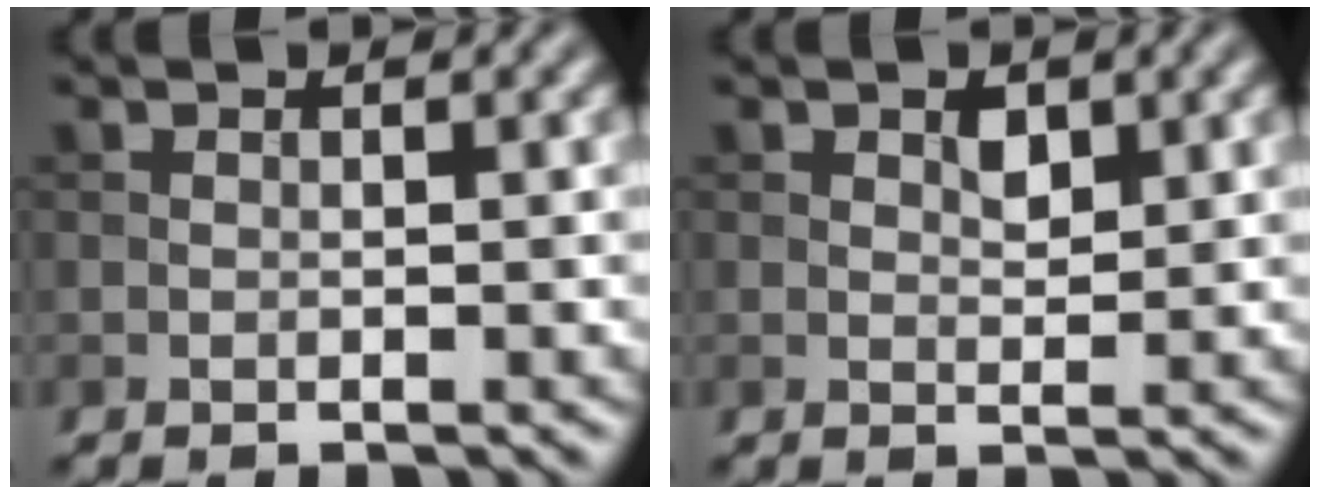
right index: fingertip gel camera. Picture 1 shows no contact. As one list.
[{"total": 1.4, "force": [0.7, 0.8, 0.9], "torque": [-0.013, -0.003, 0.013]}]